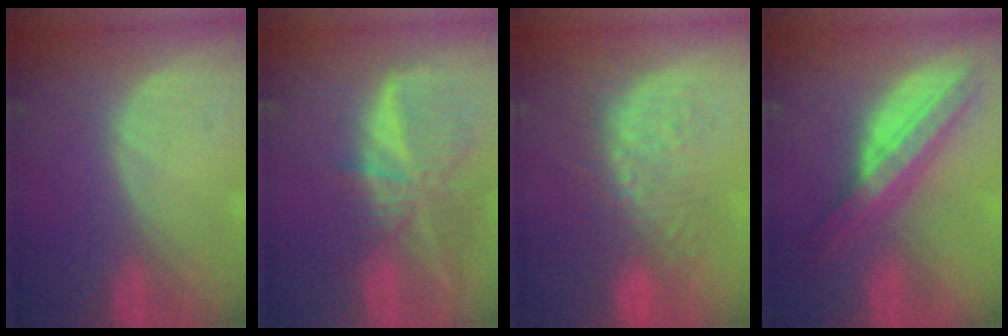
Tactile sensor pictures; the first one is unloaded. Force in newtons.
{"total": 9.5, "press": 8.2, "slide": 4.7}
{"total": 8.8, "press": 8.5, "slide": 2.2}
{"total": 8.6, "press": 8.6, "slide": 0.5}